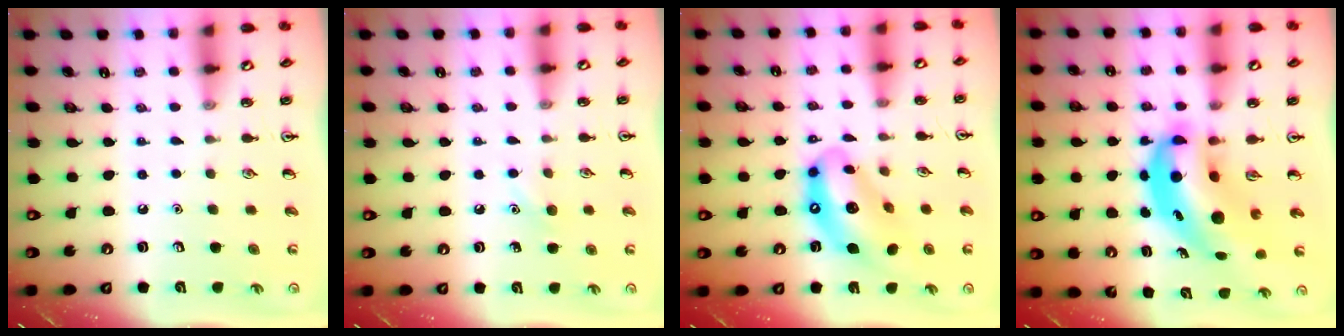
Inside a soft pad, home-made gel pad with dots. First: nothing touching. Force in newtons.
{"total": 5.5, "press": 5.2, "slide": 1.6}
{"total": 13.9, "press": 13.0, "slide": 4.8}
{"total": 11.2, "press": 10.8, "slide": 3.1}